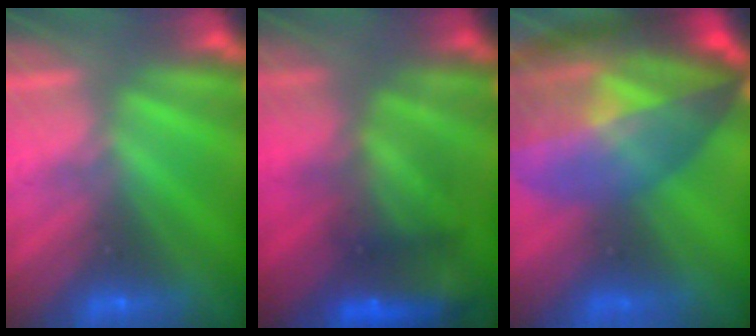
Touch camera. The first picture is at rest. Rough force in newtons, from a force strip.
{"total": 7.5}
{"total": 8.6}